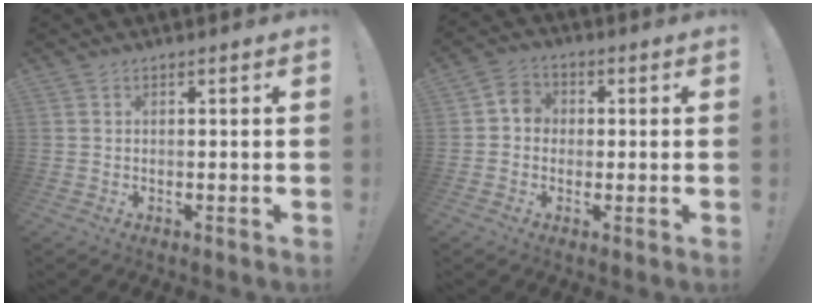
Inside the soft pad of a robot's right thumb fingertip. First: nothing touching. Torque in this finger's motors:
{"motor_torque": [-0.01, 0.12, 0.36, -0.06, 0.11]}